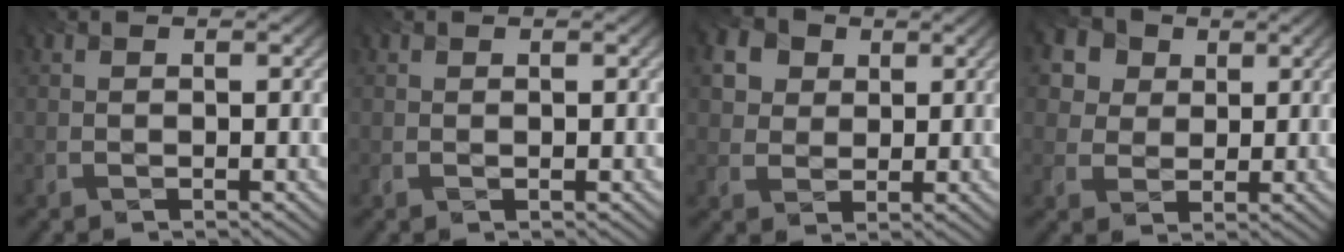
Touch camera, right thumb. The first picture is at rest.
{"total": 0.0}
{"total": 6.0, "force": [2.4, 5.0, 2.4], "torque": [-0.102, 0.006, 0.046]}
{"total": 7.0, "force": [3.5, 5.5, 2.7], "torque": [-0.109, 0.011, 0.055]}